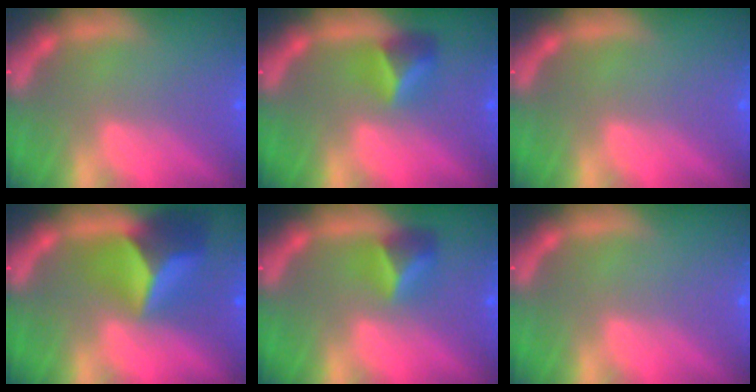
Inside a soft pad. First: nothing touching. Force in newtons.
{"total": 2.9}
{"total": 0.0}
{"total": 6.9}
{"total": 2.9}
{"total": 0.0}